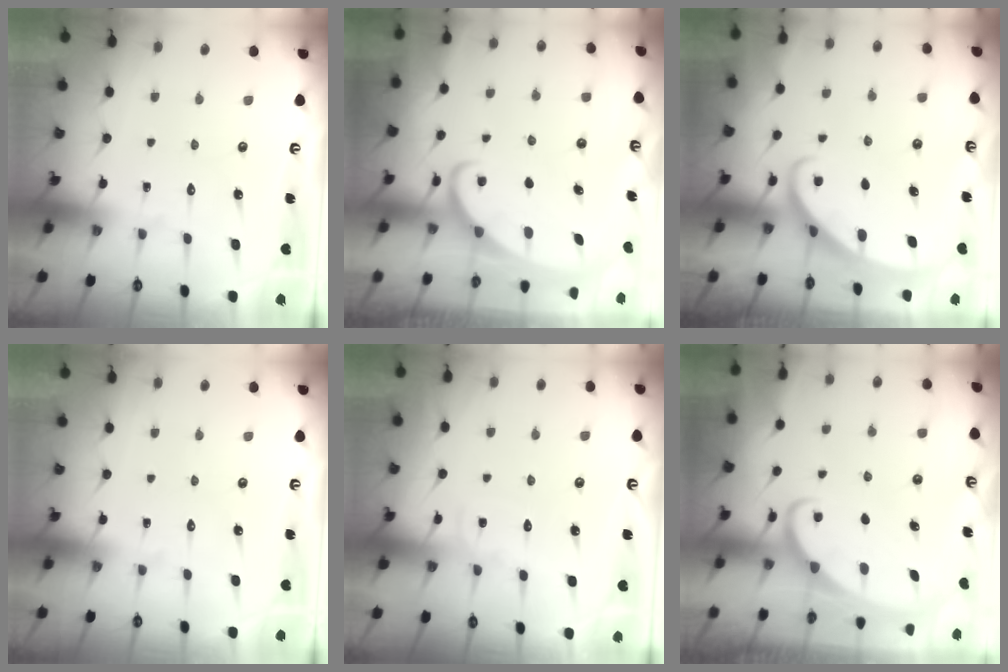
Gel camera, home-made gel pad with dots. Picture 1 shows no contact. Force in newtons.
{"total": 2.2, "press": 2.1, "slide": 0.3}
{"total": 2.3, "press": 2.3, "slide": 0.2}
{"total": 0.0}
{"total": 4.1, "press": 4.1, "slide": 0.5}
{"total": 2.3, "press": 2.3, "slide": 0.3}